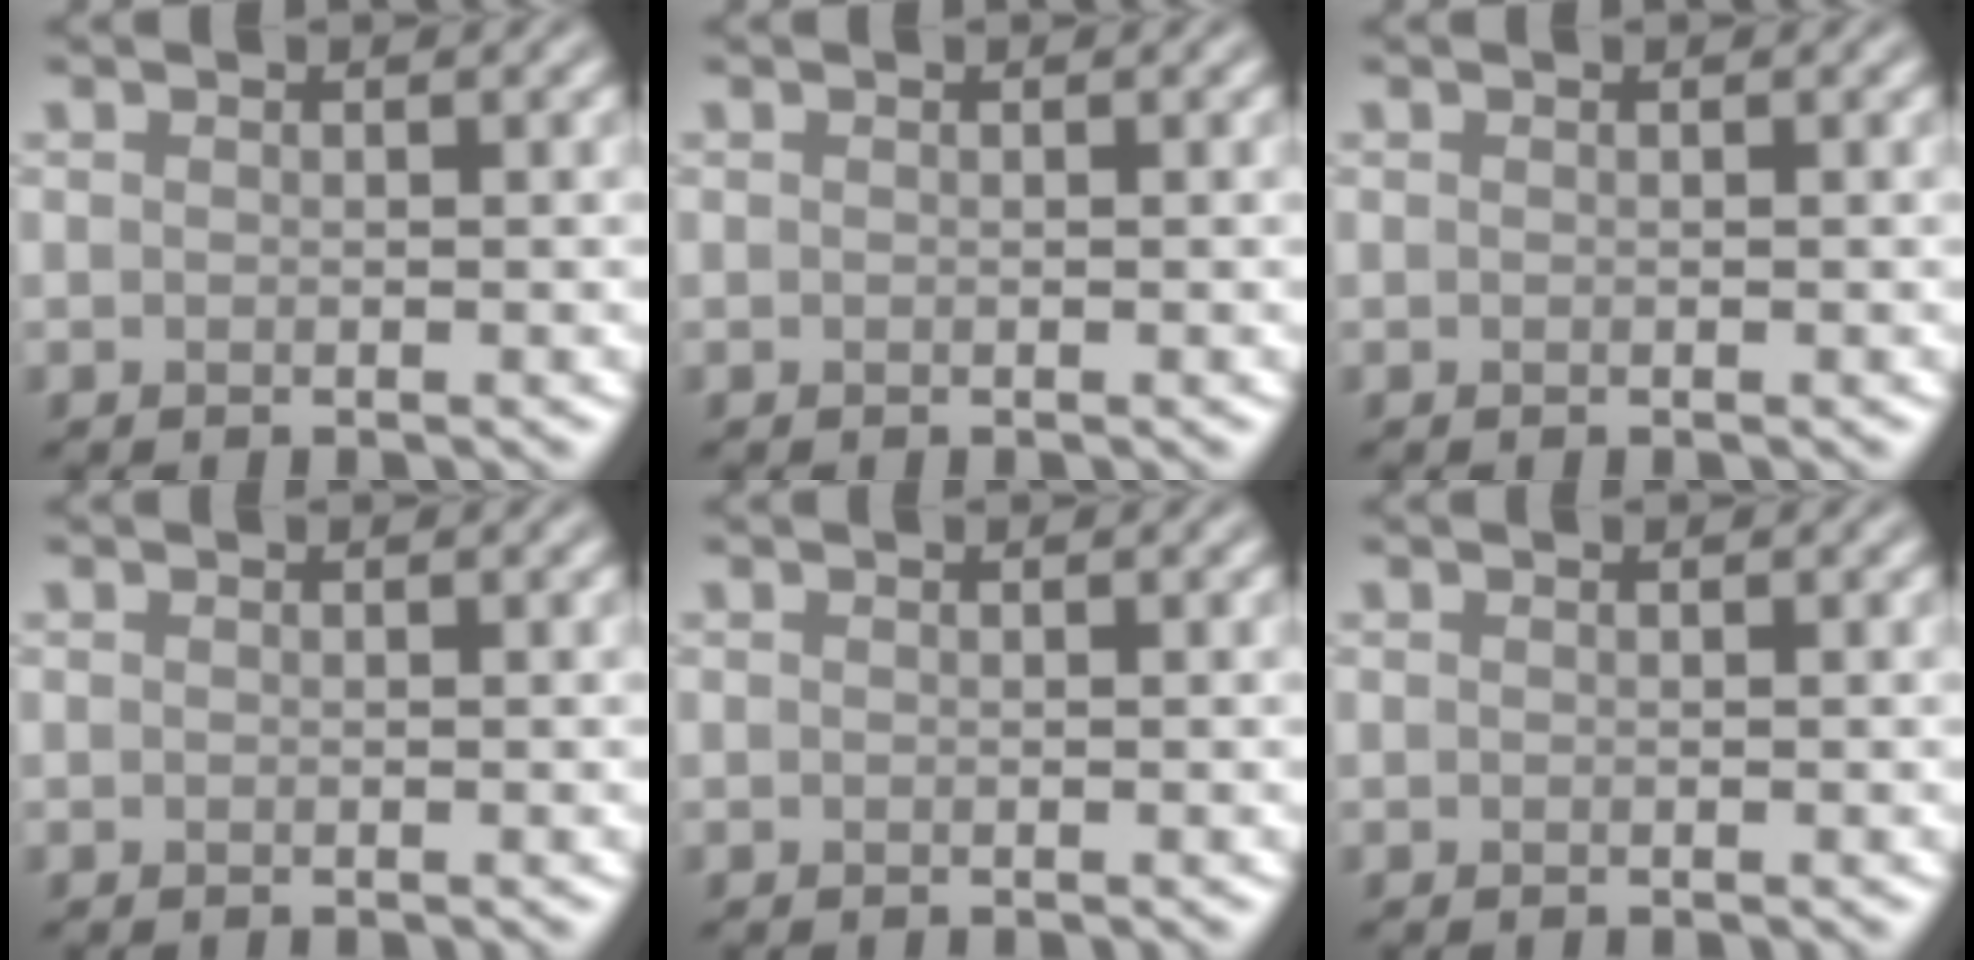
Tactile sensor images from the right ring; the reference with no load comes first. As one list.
[{"total": 0.0}, {"total": 0.0}, {"total": 0.0}, {"total": 0.0}, {"total": 0.0}]